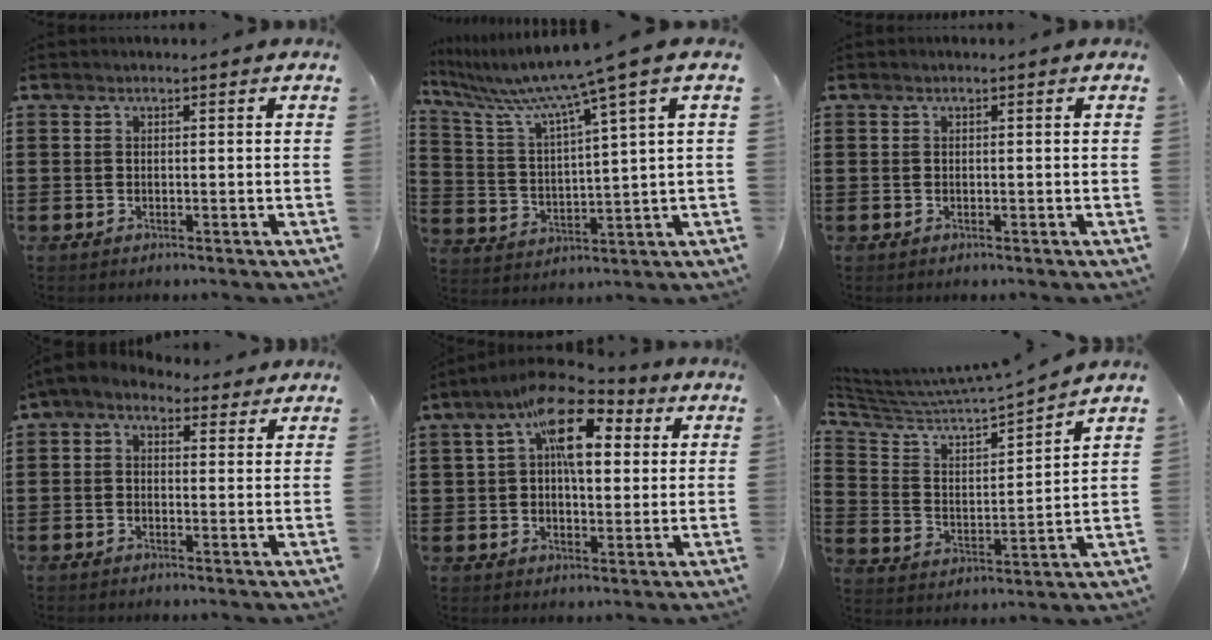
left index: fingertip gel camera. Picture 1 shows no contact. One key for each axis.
{"total": 9.1, "fx": 6.7, "fy": -1.0, "fz": 6.0, "tx": -0.142, "ty": -0.045, "tz": 0.103}
{"total": 0.0}
{"total": 2.2, "fx": 0.9, "fy": 1.4, "fz": 1.4, "tx": -0.032, "ty": 0.003, "tz": 0.014}
{"total": 11.7, "fx": 5.1, "fy": 4.2, "fz": 9.6, "tx": -0.170, "ty": -0.003, "tz": 0.082}
{"total": 5.1, "fx": 4.5, "fy": 0.5, "fz": 2.3, "tx": -0.072, "ty": -0.043, "tz": 0.069}